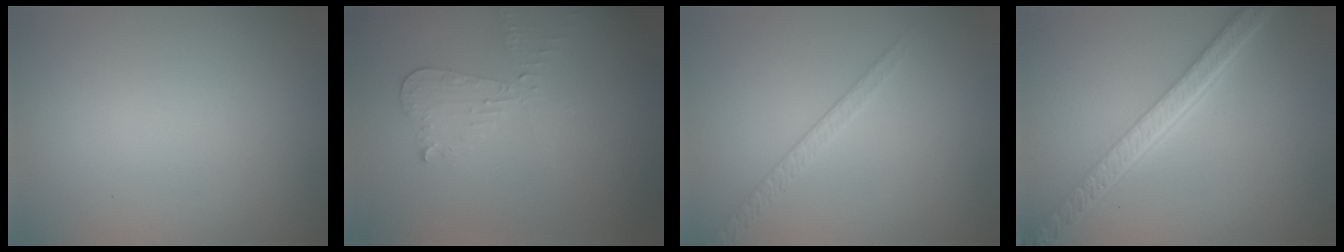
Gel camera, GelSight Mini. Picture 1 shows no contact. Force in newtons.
{"total": 2.1, "press": 2.1, "slide": 0.1}
{"total": 1.6, "press": 1.0, "slide": 1.3}
{"total": 5.9, "press": 4.3, "slide": 4.0}